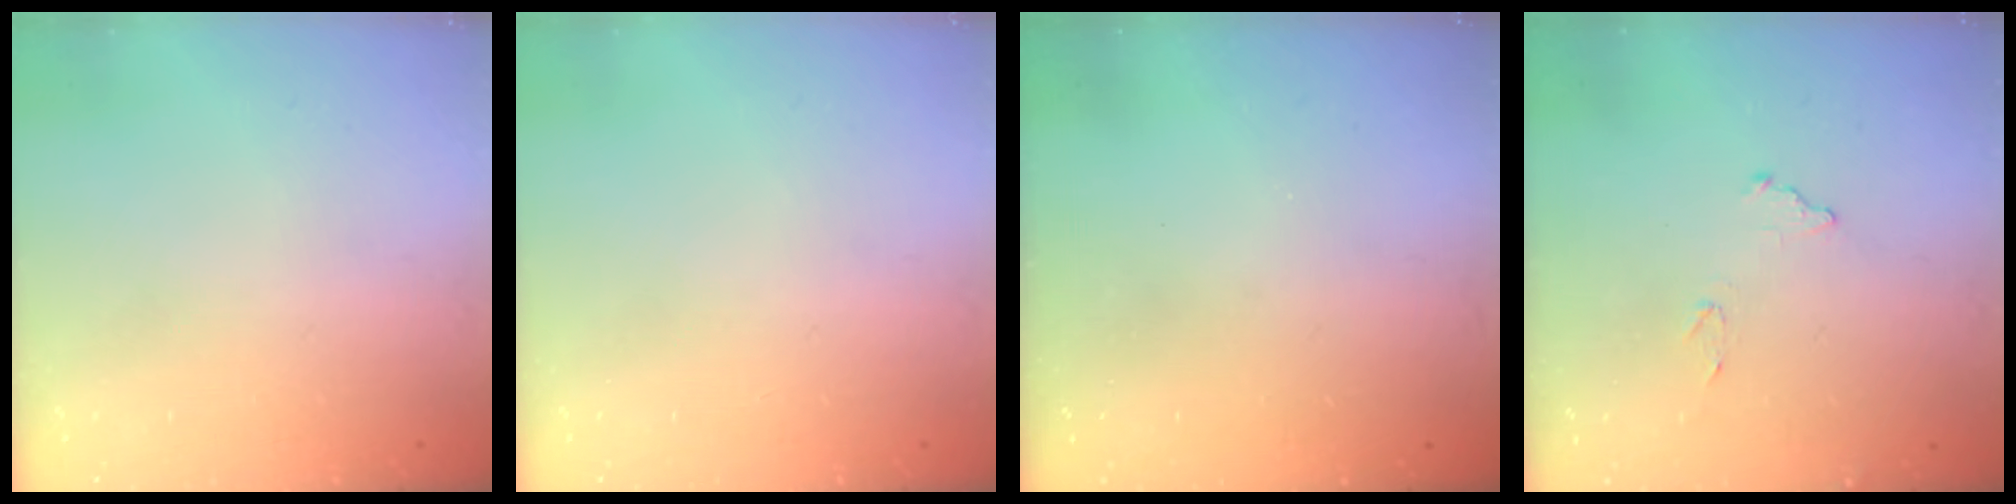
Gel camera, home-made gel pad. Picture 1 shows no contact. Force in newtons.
{"total": 0.0}
{"total": 3.2, "press": 3.2, "slide": 0.1}
{"total": 7.8, "press": 7.8, "slide": 0.5}